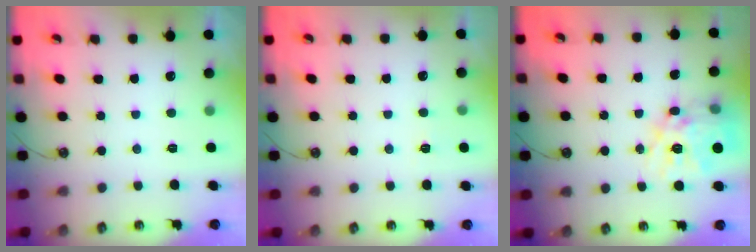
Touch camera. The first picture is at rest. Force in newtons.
{"total": 3.0, "press": 3.0, "slide": 0.3}
{"total": 16.4, "press": 16.3, "slide": 1.6}